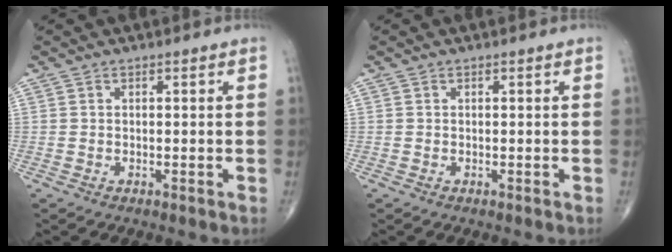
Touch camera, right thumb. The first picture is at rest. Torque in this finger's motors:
{"motor_torque": [-0.35, -0.34, -0.23, -0.23, 0.00]}